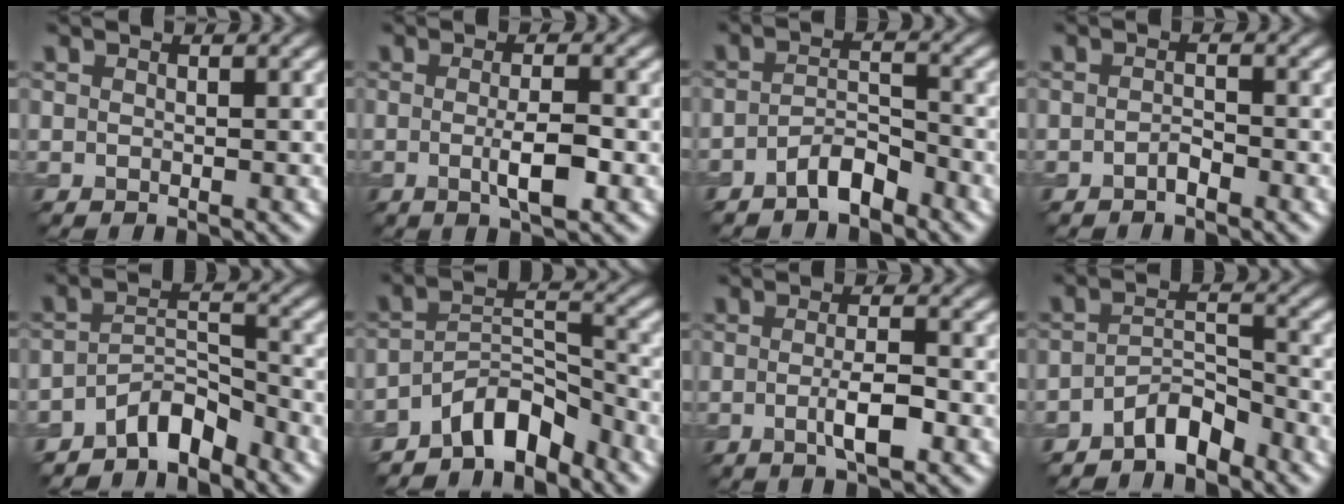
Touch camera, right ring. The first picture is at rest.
{"total": 3.3, "force": [-0.6, 0.6, 3.2], "torque": [-0.057, -0.004, -0.010]}
{"total": 2.9, "force": [-2.2, 0.9, 1.7], "torque": [-0.030, 0.011, -0.043]}
{"total": 1.0, "force": [-0.8, 0.3, 0.6], "torque": [-0.013, 0.004, -0.014]}
{"total": 4.6, "force": [-3.7, 1.6, 2.2], "torque": [-0.030, 0.009, -0.072]}
{"total": 6.3, "force": [-4.9, 2.5, 3.0], "torque": [-0.036, 0.008, -0.096]}
{"total": 3.1, "force": [-0.8, 0.6, 3.0], "torque": [-0.054, -0.001, -0.016]}
{"total": 3.6, "force": [-2.9, 1.2, 1.8], "torque": [-0.029, 0.011, -0.057]}